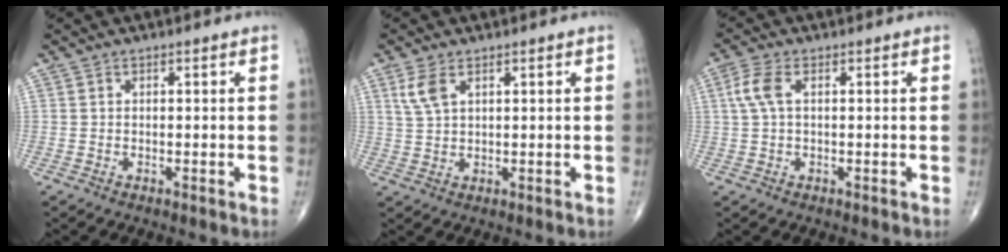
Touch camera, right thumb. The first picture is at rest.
{"total": 4.0, "force": [2.0, 1.9, 2.9], "torque": [-0.065, 0.003, 0.048]}
{"total": 4.3, "force": [1.0, 2.0, 3.7], "torque": [-0.101, 0.015, 0.018]}